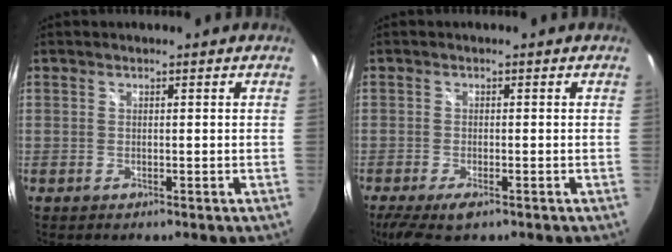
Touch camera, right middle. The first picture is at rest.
{"total": 6.3, "force": [-4.2, 1.8, 4.3], "torque": [-0.099, -0.028, -0.072]}